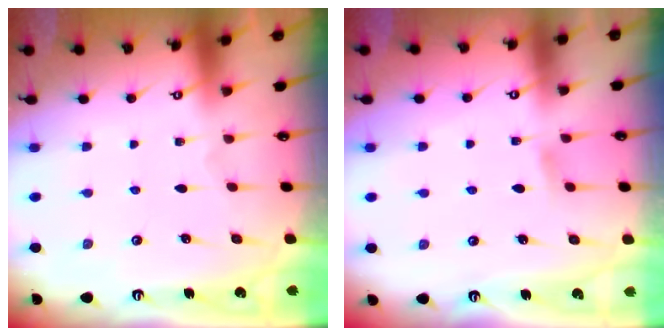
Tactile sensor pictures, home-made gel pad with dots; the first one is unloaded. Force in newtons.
{"total": 3.7, "press": 3.6, "slide": 0.5}